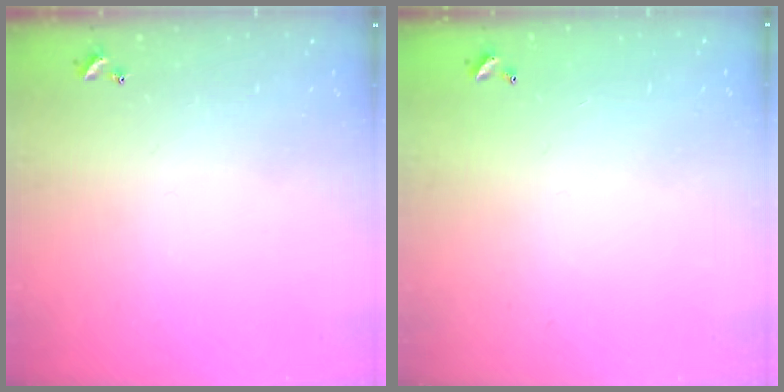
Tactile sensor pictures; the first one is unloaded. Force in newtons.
{"total": 3.0, "press": 3.0, "slide": 0.1}